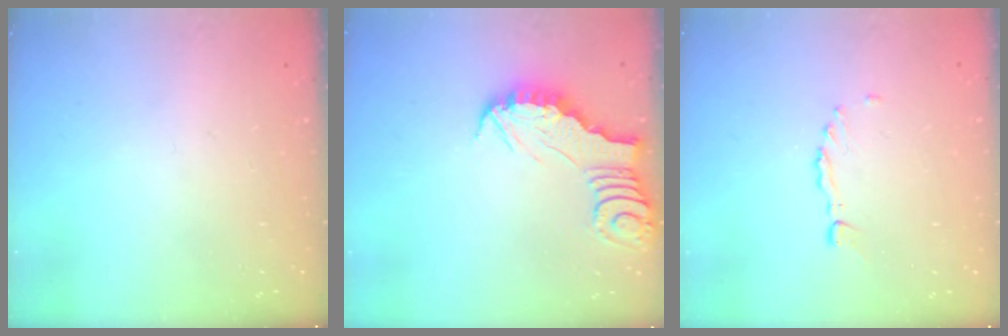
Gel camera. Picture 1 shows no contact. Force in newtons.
{"total": 2.6, "press": 2.6, "slide": 0.2}
{"total": 1.1, "press": 1.1, "slide": 0.3}